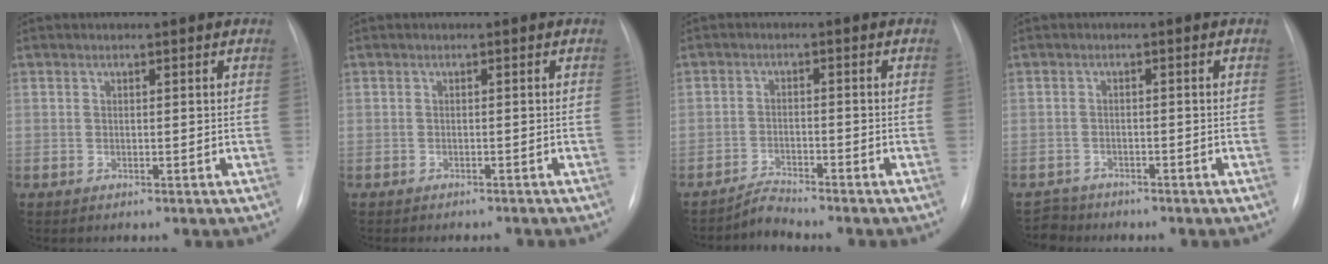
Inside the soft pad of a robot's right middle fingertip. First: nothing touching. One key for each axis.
{"total": 3.3, "fx": -3.0, "fy": 0.9, "fz": 1.1, "tx": -0.012, "ty": -0.004, "tz": -0.035}
{"total": 2.7, "fx": -2.5, "fy": -0.6, "fz": -0.4, "tx": 0.008, "ty": -0.018, "tz": -0.047}
{"total": 3.0, "fx": -2.6, "fy": 1.0, "fz": -1.1, "tx": 0.015, "ty": -0.004, "tz": -0.049}